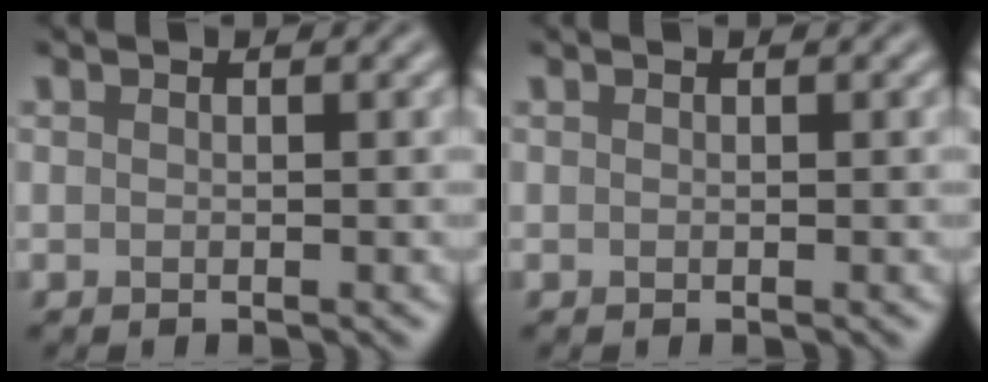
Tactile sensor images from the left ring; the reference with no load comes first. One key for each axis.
{"total": 0.0}